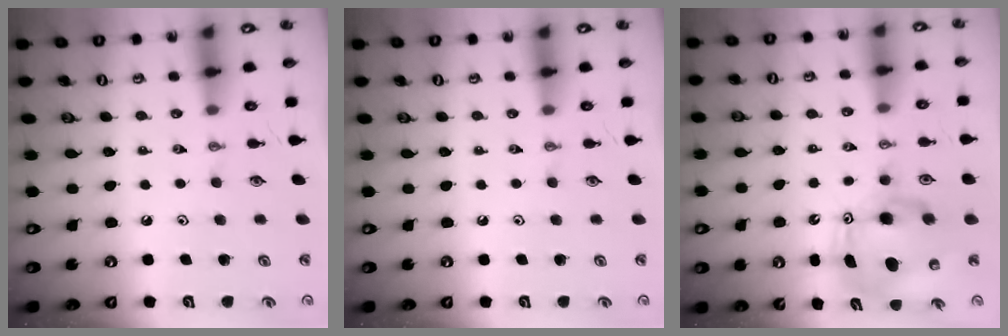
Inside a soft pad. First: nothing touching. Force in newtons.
{"total": 0.0}
{"total": 10.2, "press": 9.9, "slide": 2.3}